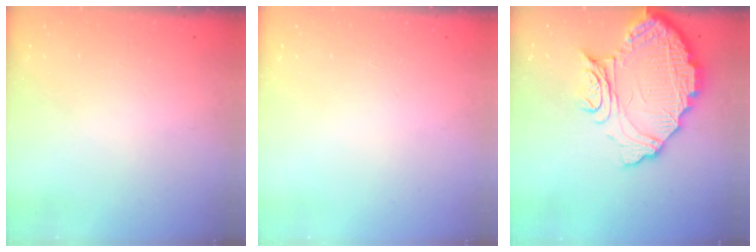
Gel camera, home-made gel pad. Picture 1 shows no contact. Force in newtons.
{"total": 0.0}
{"total": 14.9, "press": 14.8, "slide": 1.4}